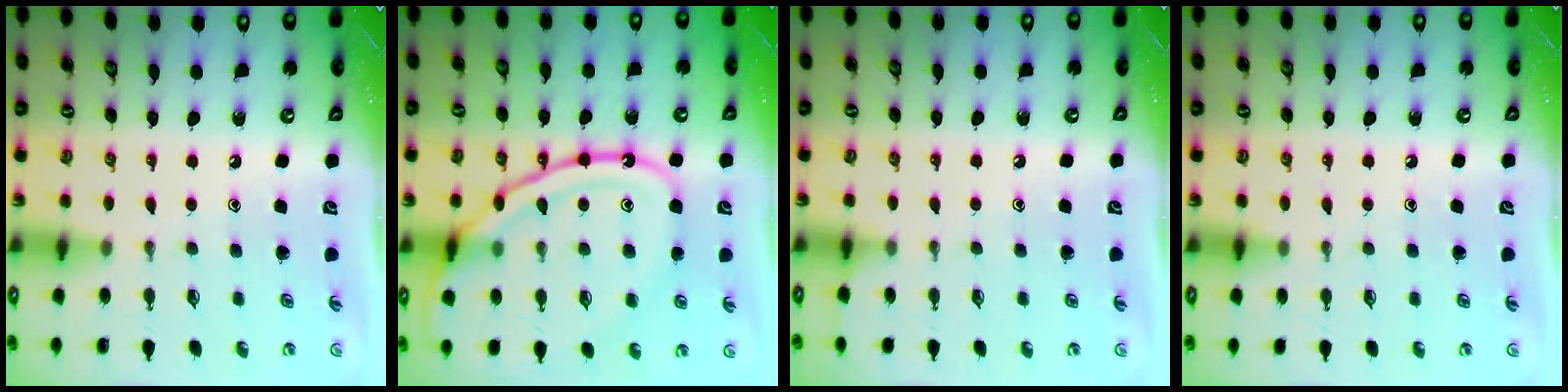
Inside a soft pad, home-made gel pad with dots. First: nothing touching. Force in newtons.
{"total": 19.0, "press": 18.9, "slide": 1.7}
{"total": 2.9, "press": 2.9, "slide": 0.4}
{"total": 3.0, "press": 2.9, "slide": 0.5}